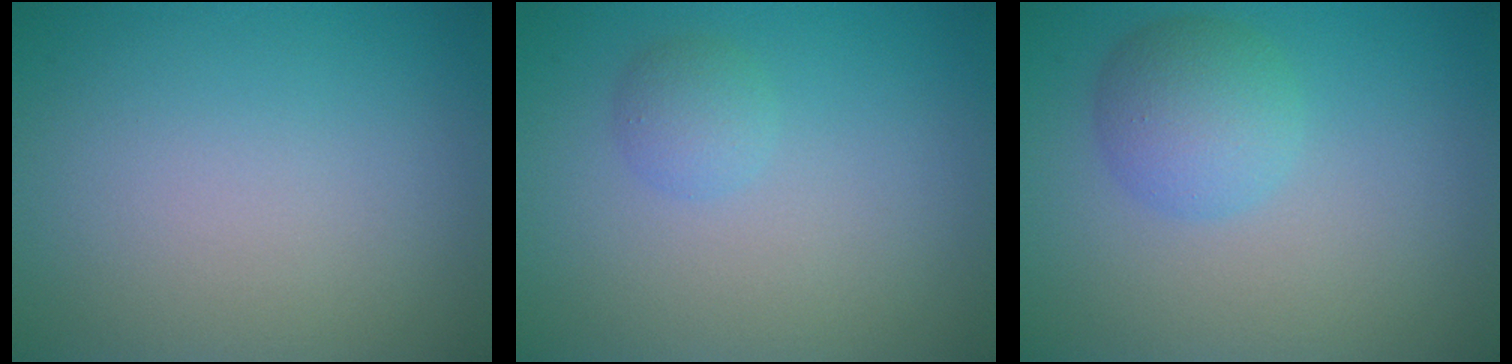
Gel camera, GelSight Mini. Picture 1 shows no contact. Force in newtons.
{"total": 1.5, "press": 1.5, "slide": 0.1}
{"total": 3.5, "press": 3.5, "slide": 0.2}